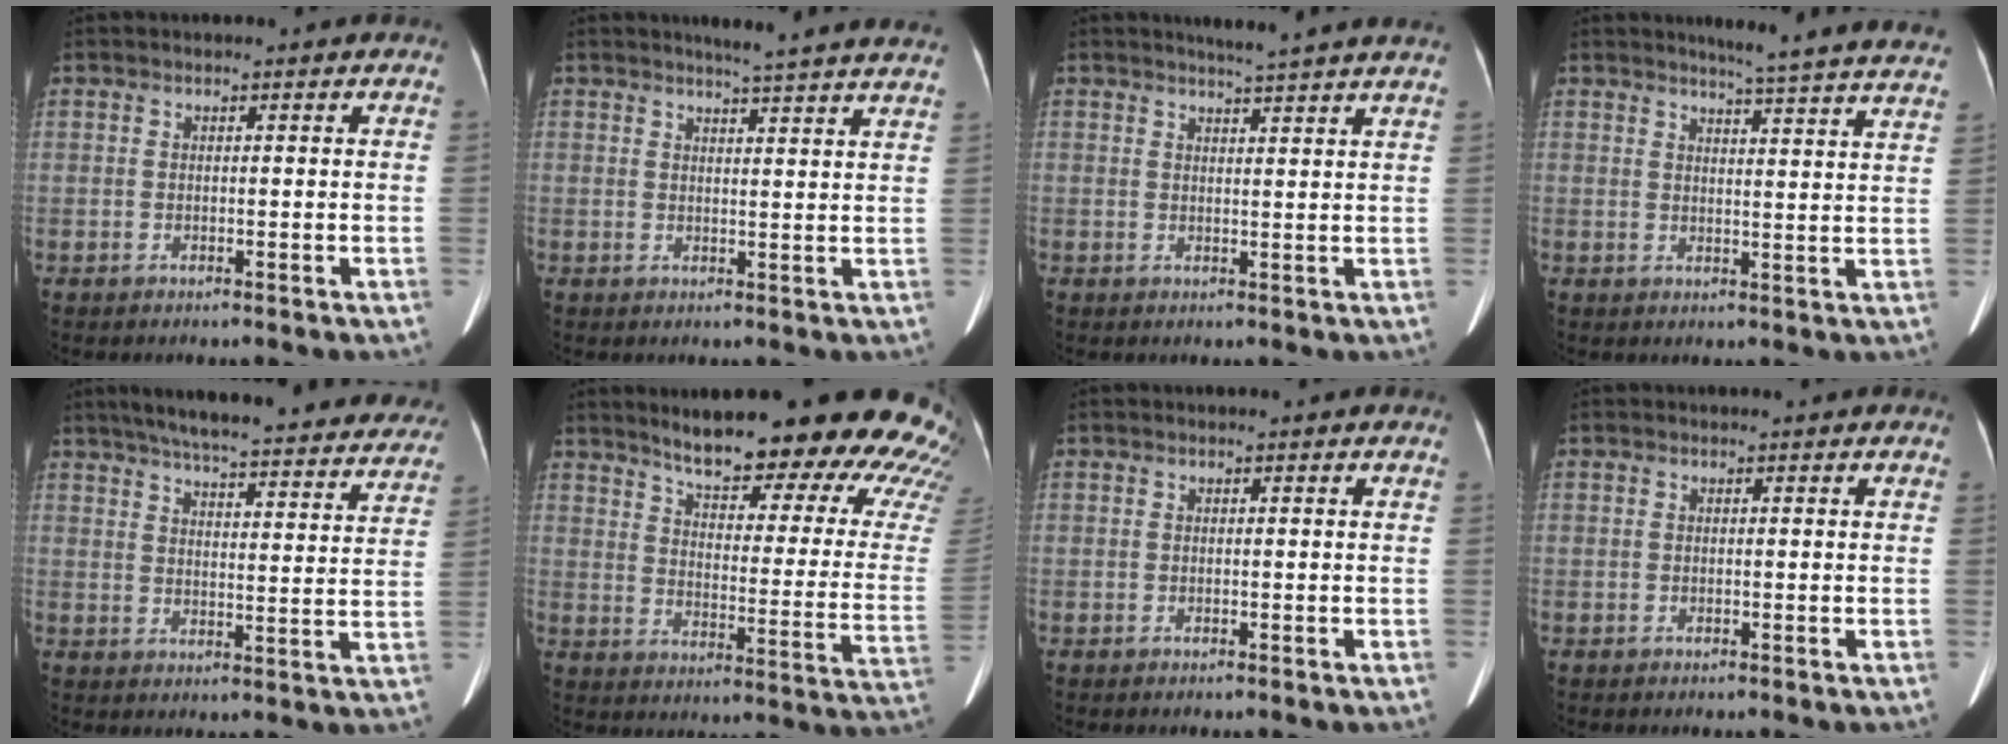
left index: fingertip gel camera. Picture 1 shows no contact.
{"total": 11.8, "force": [11.0, 0.2, 4.4], "torque": [-0.050, -0.011, 0.114]}
{"total": 6.4, "force": [6.0, -0.3, 2.4], "torque": [-0.032, 0.013, 0.061]}
{"total": 17.2, "force": [16.0, -0.3, 6.3], "torque": [-0.081, -0.051, 0.177]}
{"total": 31.4, "force": [27.8, 5.0, 13.7], "torque": [-0.214, -0.034, 0.337]}
{"total": 27.3, "force": [22.6, 5.1, 14.4], "torque": [-0.174, -0.060, 0.271]}
{"total": 0.0}
{"total": 0.0}